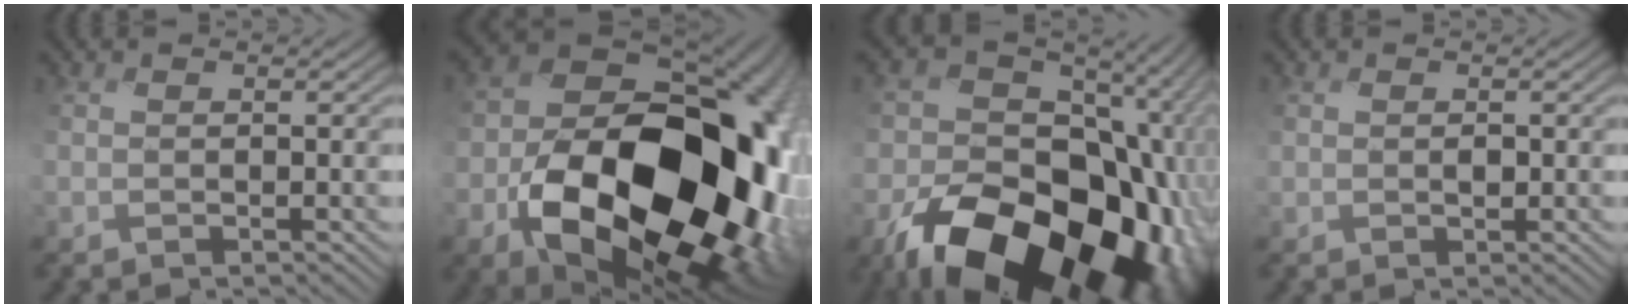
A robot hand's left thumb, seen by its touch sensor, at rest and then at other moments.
{"total": 23.6, "force": [-5.3, 16.5, 16.0], "torque": [-0.297, -0.090, -0.034]}
{"total": 22.9, "force": [-10.6, 15.6, 13.0], "torque": [-0.212, -0.065, -0.125]}
{"total": 1.1, "force": [0.2, 0.9, 0.6], "torque": [-0.015, -0.005, 0.008]}